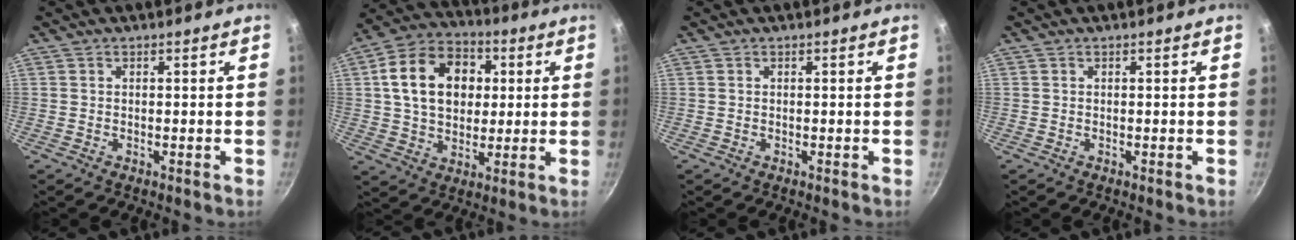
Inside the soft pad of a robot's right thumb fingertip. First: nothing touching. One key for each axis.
{"total": 16.7, "fx": 3.2, "fy": 12.4, "fz": 10.7, "tx": -0.153, "ty": 0.018, "tz": 0.045}
{"total": 0.0}
{"total": 0.0}